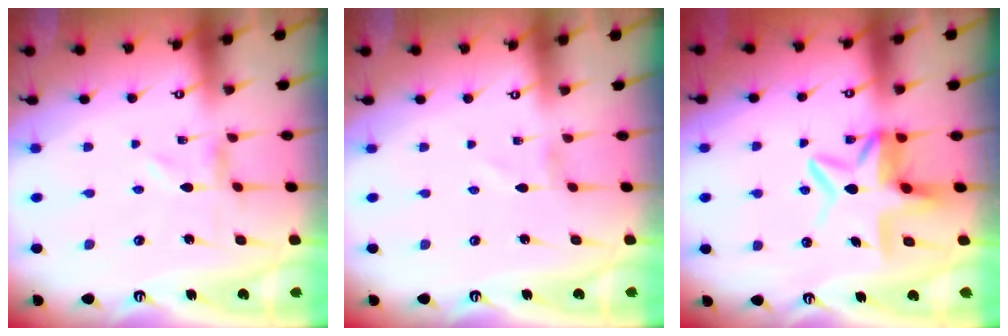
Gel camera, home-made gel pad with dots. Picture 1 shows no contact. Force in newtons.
{"total": 1.4, "press": 1.4, "slide": 0.1}
{"total": 9.1, "press": 8.9, "slide": 1.9}